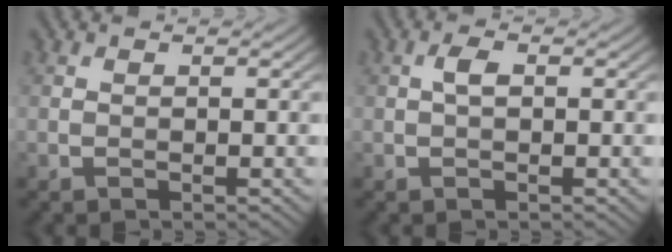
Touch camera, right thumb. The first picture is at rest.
{"total": 1.6, "force": [0.1, 0.6, 1.4], "torque": [-0.031, 0.006, -0.001]}